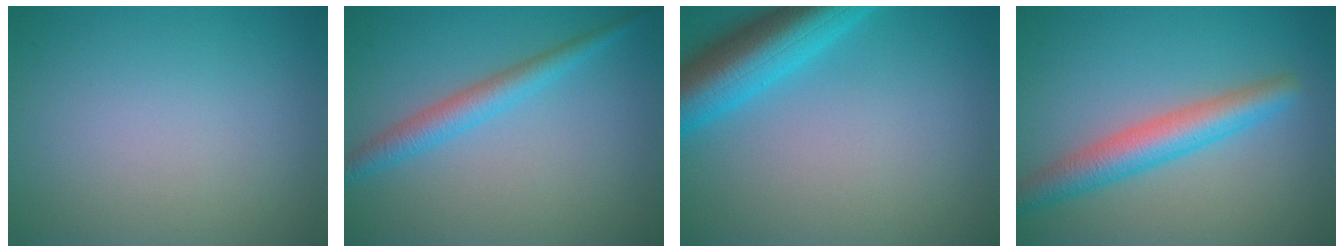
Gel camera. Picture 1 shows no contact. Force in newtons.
{"total": 2.9, "press": 2.9, "slide": 0.2}
{"total": 7.5, "press": 7.5, "slide": 0.4}
{"total": 4.6, "press": 4.6, "slide": 0.1}